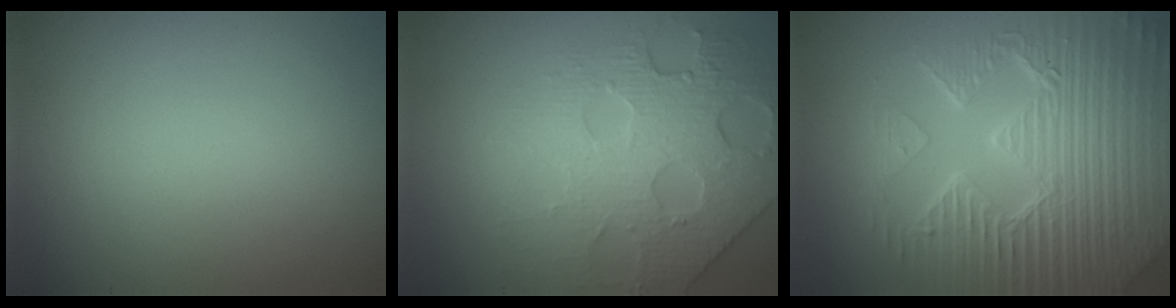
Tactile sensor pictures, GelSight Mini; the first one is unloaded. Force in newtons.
{"total": 5.6, "press": 4.9, "slide": 2.9}
{"total": 9.5, "press": 6.7, "slide": 6.8}